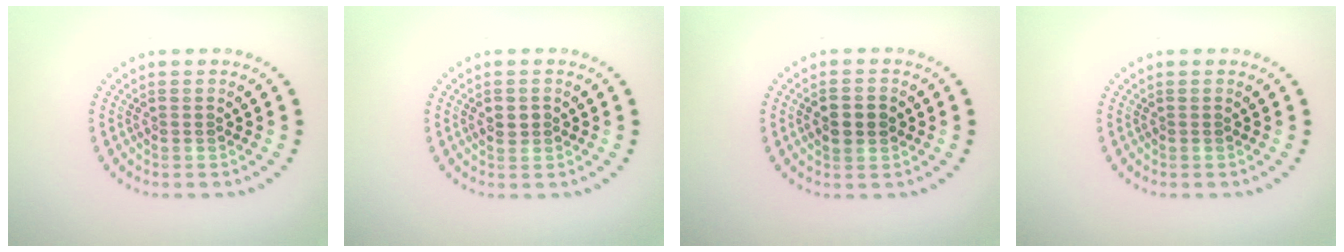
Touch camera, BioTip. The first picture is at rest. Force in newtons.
{"total": 1.4, "press": 1.3, "slide": 0.1}
{"total": 3.2, "press": 3.2, "slide": 0.1}
{"total": 0.0}